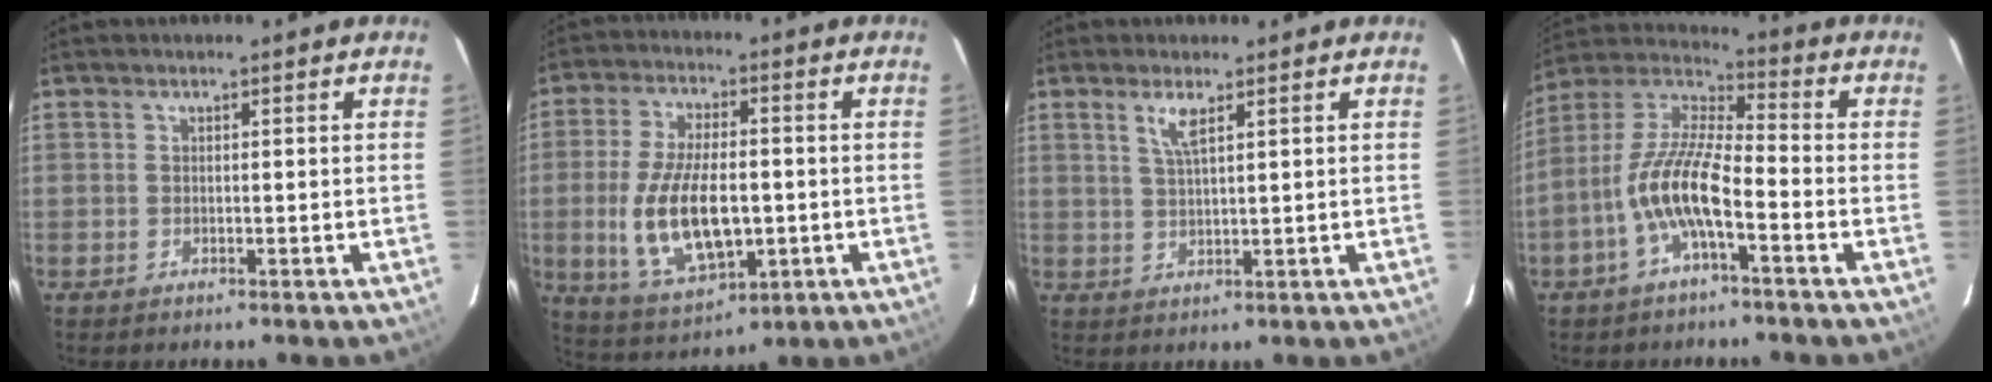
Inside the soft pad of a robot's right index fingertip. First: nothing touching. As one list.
[{"total": 15.5, "force": [-2.1, 7.4, 13.5], "torque": [-0.274, -0.013, -0.022]}, {"total": 3.3, "force": [1.8, 0.5, 2.7], "torque": [-0.054, 0.001, 0.037]}, {"total": 11.7, "force": [-4.7, 3.3, 10.2], "torque": [-0.213, 0.007, -0.096]}]